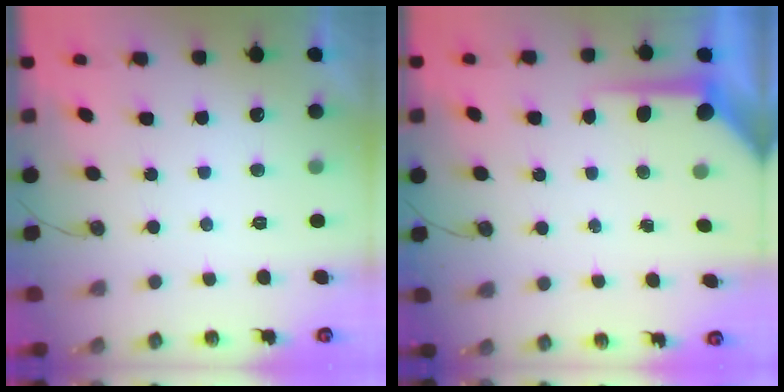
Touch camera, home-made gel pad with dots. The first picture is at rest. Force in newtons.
{"total": 7.5, "press": 7.5, "slide": 0.7}